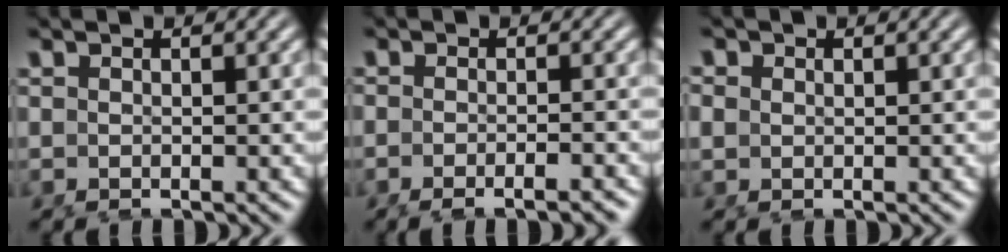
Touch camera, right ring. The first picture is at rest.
{"total": 2.5, "force": [-2.1, 0.1, 1.4], "torque": [-0.019, 0.001, -0.035]}
{"total": 1.4, "force": [0.3, 1.2, 0.6], "torque": [-0.015, -0.007, 0.012]}